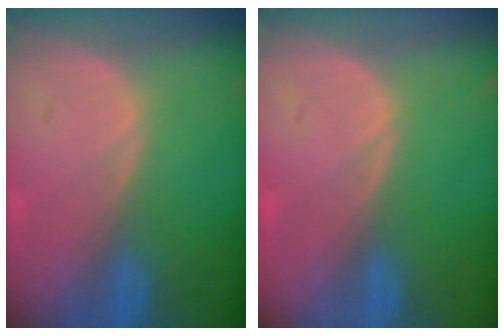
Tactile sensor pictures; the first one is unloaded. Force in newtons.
{"total": 0.0}